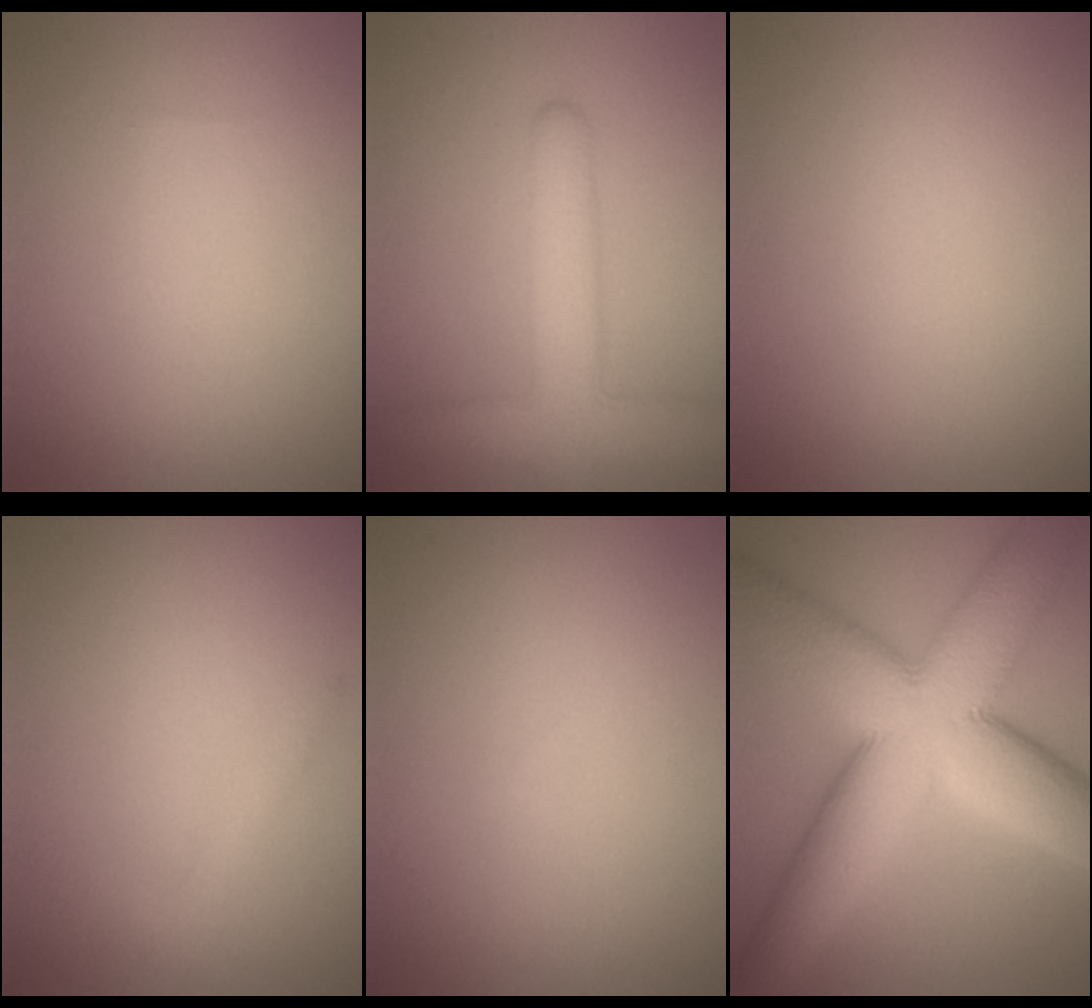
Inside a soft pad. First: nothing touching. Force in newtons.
{"total": 5.8, "press": 5.8, "slide": 0.3}
{"total": 0.0}
{"total": 1.3, "press": 1.3, "slide": 0.0}
{"total": 0.0}
{"total": 14.2, "press": 14.2, "slide": 0.6}